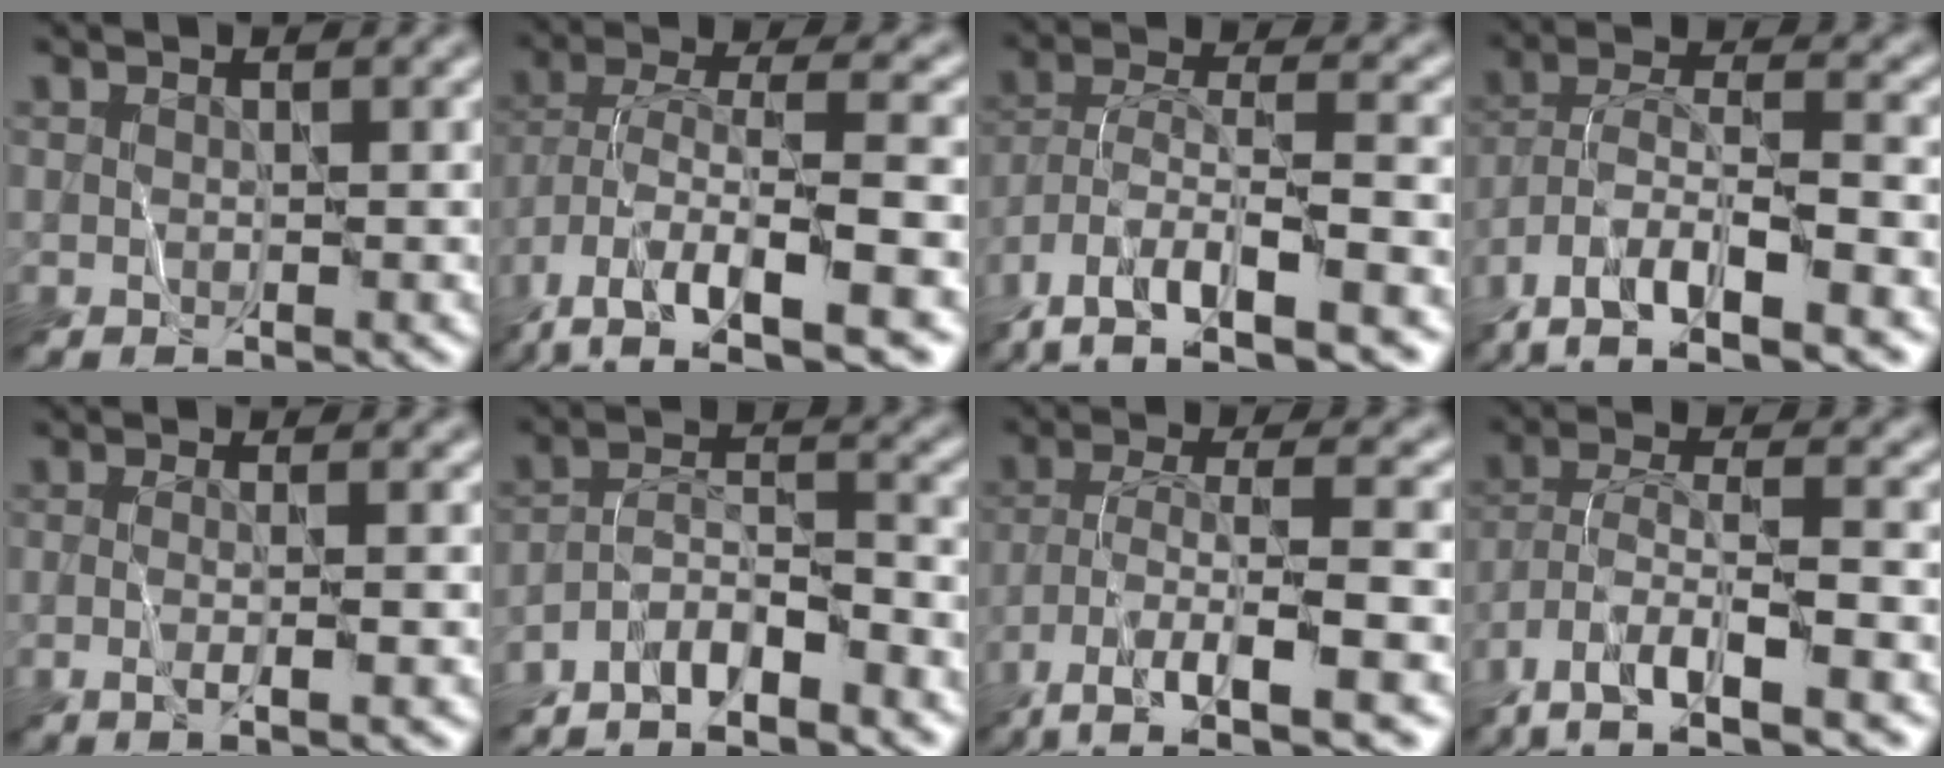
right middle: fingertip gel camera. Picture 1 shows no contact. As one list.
[{"total": 12.0, "force": [-6.3, 4.1, 9.4], "torque": [-0.180, 0.010, -0.105]}, {"total": 12.5, "force": [-8.9, 3.9, 7.9], "torque": [-0.145, 0.002, -0.140]}, {"total": 12.2, "force": [-8.2, 3.8, 8.3], "torque": [-0.152, 0.006, -0.143]}, {"total": 3.3, "force": [-0.2, 1.1, 3.1], "torque": [-0.035, -0.003, -0.010]}, {"total": 6.4, "force": [-5.5, 1.3, 3.1], "torque": [-0.047, 0.008, -0.098]}, {"total": 9.7, "force": [-6.0, 2.5, 7.2], "torque": [-0.127, 0.000, -0.103]}, {"total": 11.3, "force": [-7.8, 3.2, 7.4], "torque": [-0.144, -0.002, -0.134]}]